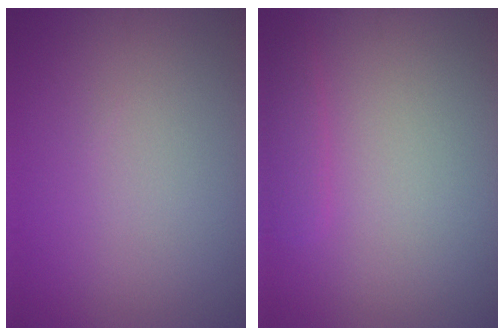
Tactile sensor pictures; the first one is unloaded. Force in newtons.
{"total": 1.4, "press": 1.4, "slide": 0.1}